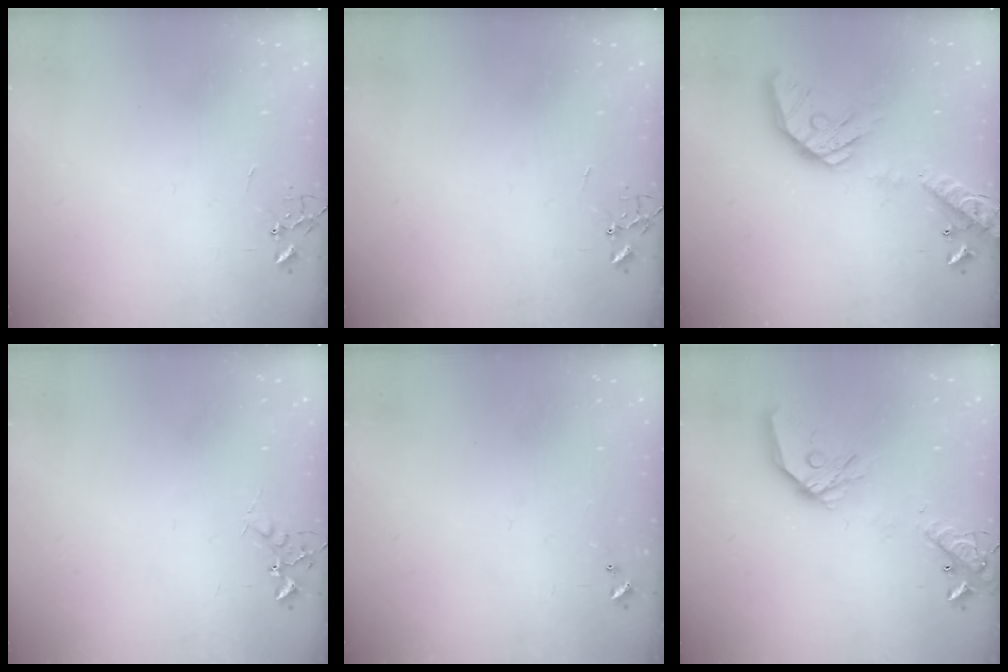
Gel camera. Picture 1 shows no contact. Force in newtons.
{"total": 0.0}
{"total": 19.5, "press": 19.2, "slide": 3.3}
{"total": 5.8, "press": 5.7, "slide": 1.0}
{"total": 0.0}
{"total": 18.3, "press": 18.2, "slide": 2.6}